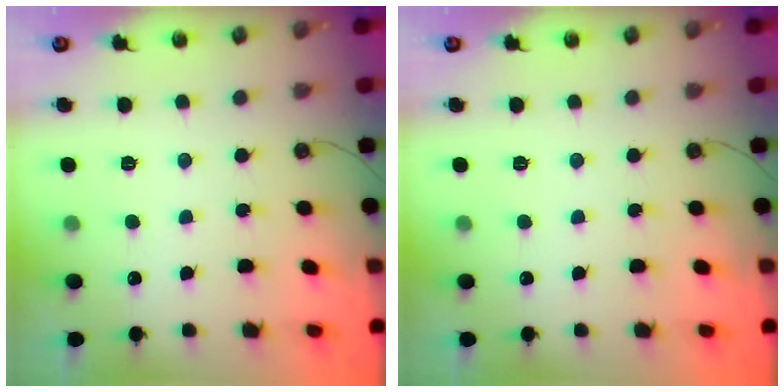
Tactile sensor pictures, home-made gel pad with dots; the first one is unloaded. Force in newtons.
{"total": 0.0}